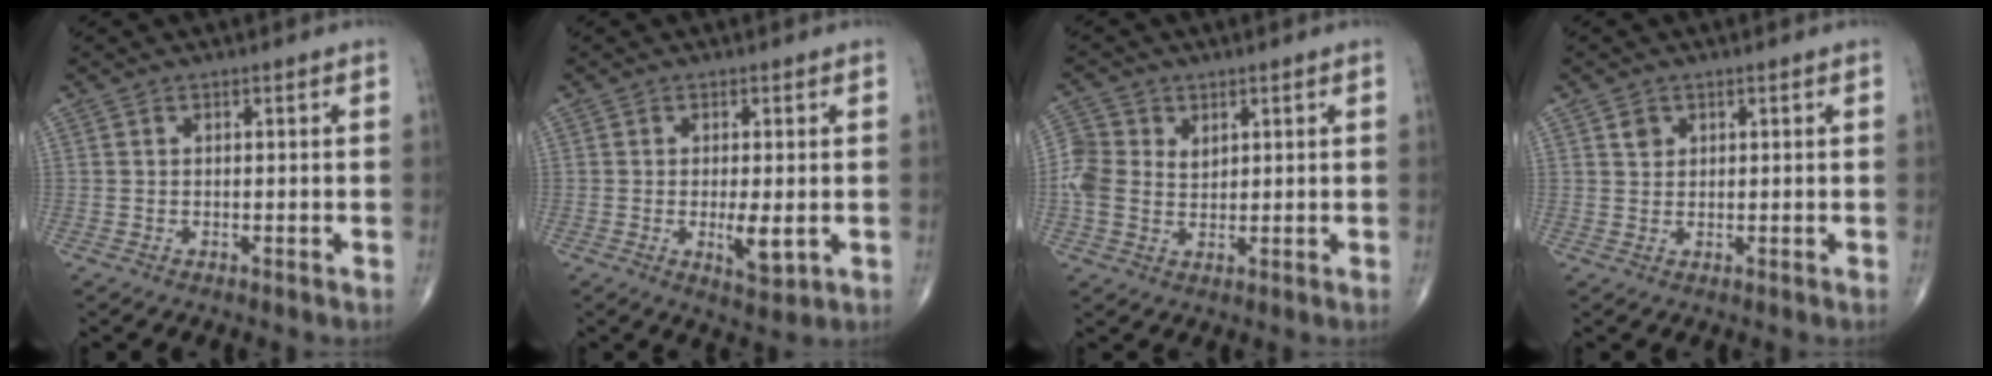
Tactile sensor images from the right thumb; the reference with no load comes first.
{"total": 5.2, "force": [-0.8, 1.7, 4.8], "torque": [-0.078, -0.014, -0.009]}
{"total": 5.7, "force": [1.3, 4.6, 3.1], "torque": [-0.057, 0.001, 0.019]}
{"total": 1.8, "force": [0.8, 1.4, 0.6], "torque": [0.001, -0.004, 0.012]}